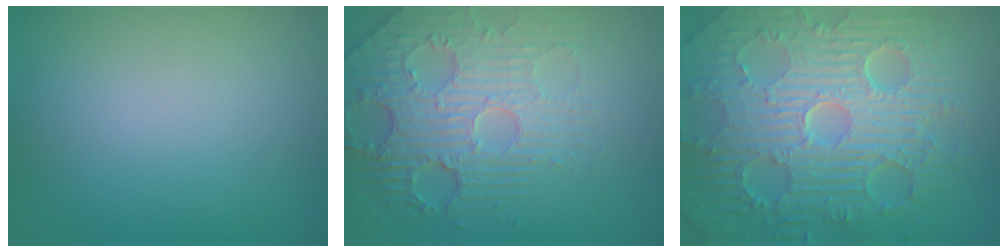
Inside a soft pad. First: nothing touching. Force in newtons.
{"total": 4.5, "press": 4.2, "slide": 1.6}
{"total": 11.7, "press": 7.5, "slide": 9.0}